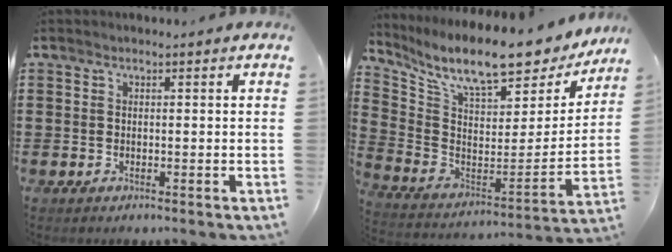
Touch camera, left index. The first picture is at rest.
{"total": 12.1, "force": [9.7, 2.3, 6.9], "torque": [-0.154, -0.072, 0.165]}